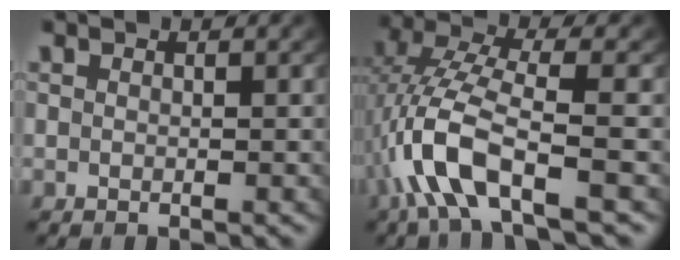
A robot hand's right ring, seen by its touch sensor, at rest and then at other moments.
{"total": 6.5, "force": [-1.4, 2.7, 5.8], "torque": [-0.159, -0.023, -0.011]}